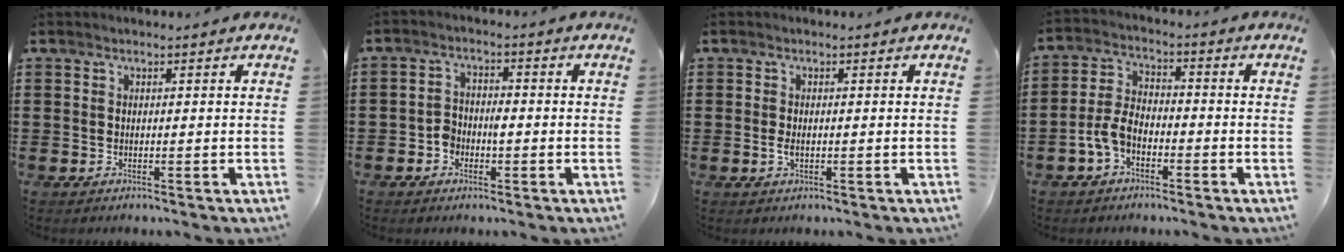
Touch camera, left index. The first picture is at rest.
{"total": 3.0, "force": [-1.3, 2.1, 1.7], "torque": [-0.035, 0.005, -0.028]}
{"total": 1.4, "force": [-0.4, 0.7, 1.2], "torque": [-0.031, -0.002, -0.010]}
{"total": 5.2, "force": [-2.8, 2.9, 3.4], "torque": [-0.087, 0.005, -0.060]}